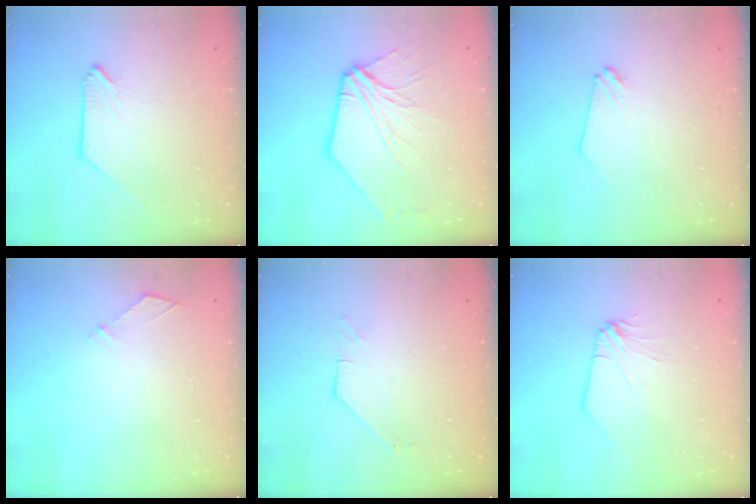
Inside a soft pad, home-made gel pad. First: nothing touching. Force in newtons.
{"total": 11.0, "press": 10.8, "slide": 1.8}
{"total": 0.0}
{"total": 5.1, "press": 5.1, "slide": 0.8}
{"total": 1.3, "press": 1.3, "slide": 0.2}
{"total": 2.1, "press": 2.1, "slide": 0.2}